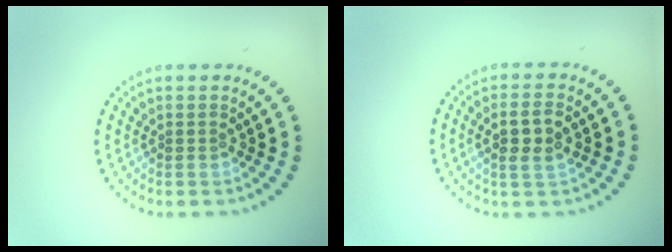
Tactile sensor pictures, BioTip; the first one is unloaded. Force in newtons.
{"total": 2.8, "press": 2.7, "slide": 0.8}